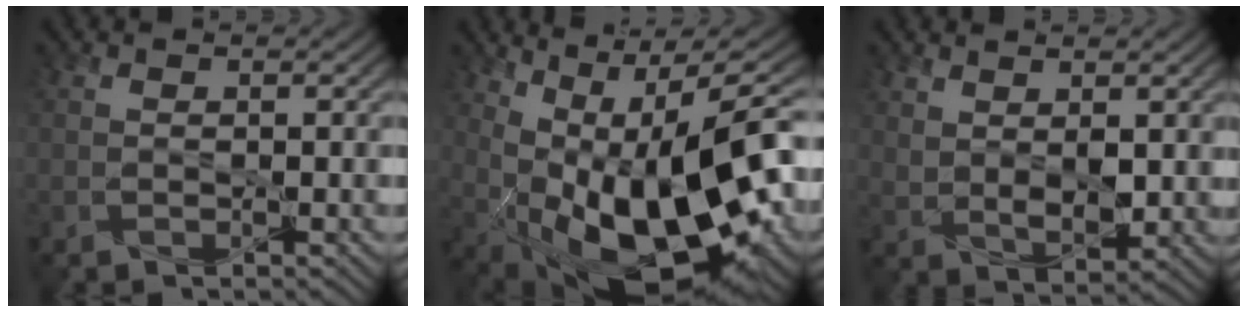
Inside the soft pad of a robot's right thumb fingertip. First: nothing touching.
{"total": 18.3, "force": [-0.6, 8.3, 16.3], "torque": [-0.225, -0.014, 0.009]}
{"total": 4.7, "force": [1.9, 2.6, 3.4], "torque": [-0.078, -0.007, 0.042]}